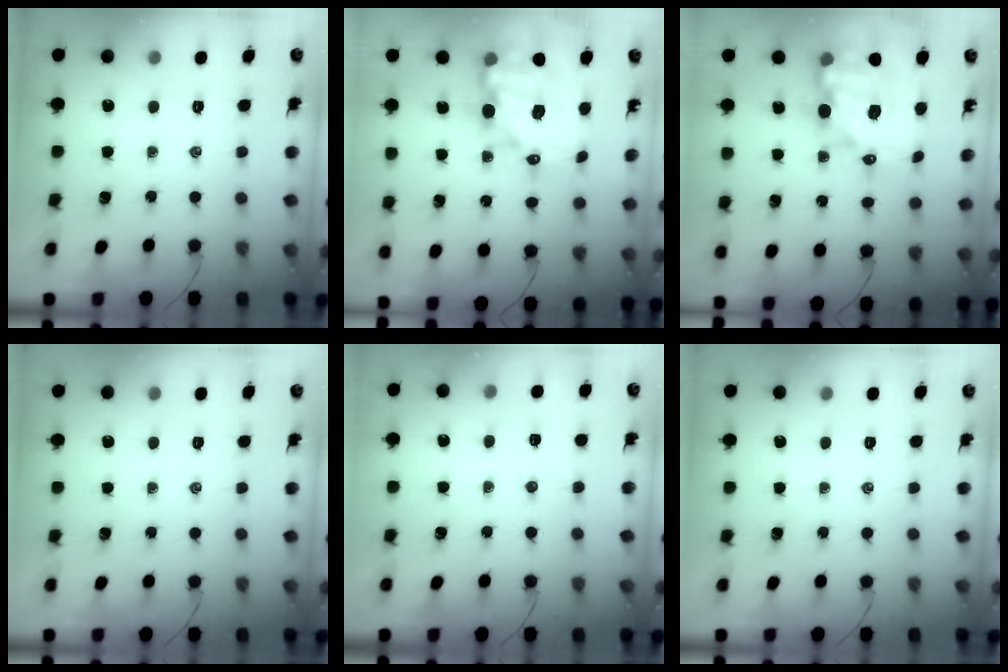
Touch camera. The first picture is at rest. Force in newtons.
{"total": 15.9, "press": 15.4, "slide": 3.8}
{"total": 15.9, "press": 15.4, "slide": 3.8}
{"total": 0.0}
{"total": 4.0, "press": 3.9, "slide": 0.6}
{"total": 0.0}